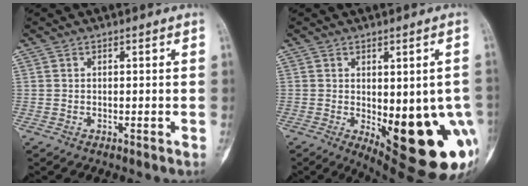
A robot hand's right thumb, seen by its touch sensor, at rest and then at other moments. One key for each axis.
{"total": 21.1, "fx": -5.4, "fy": 8.4, "fz": 18.6, "tx": -0.168, "ty": -0.010, "tz": -0.042}